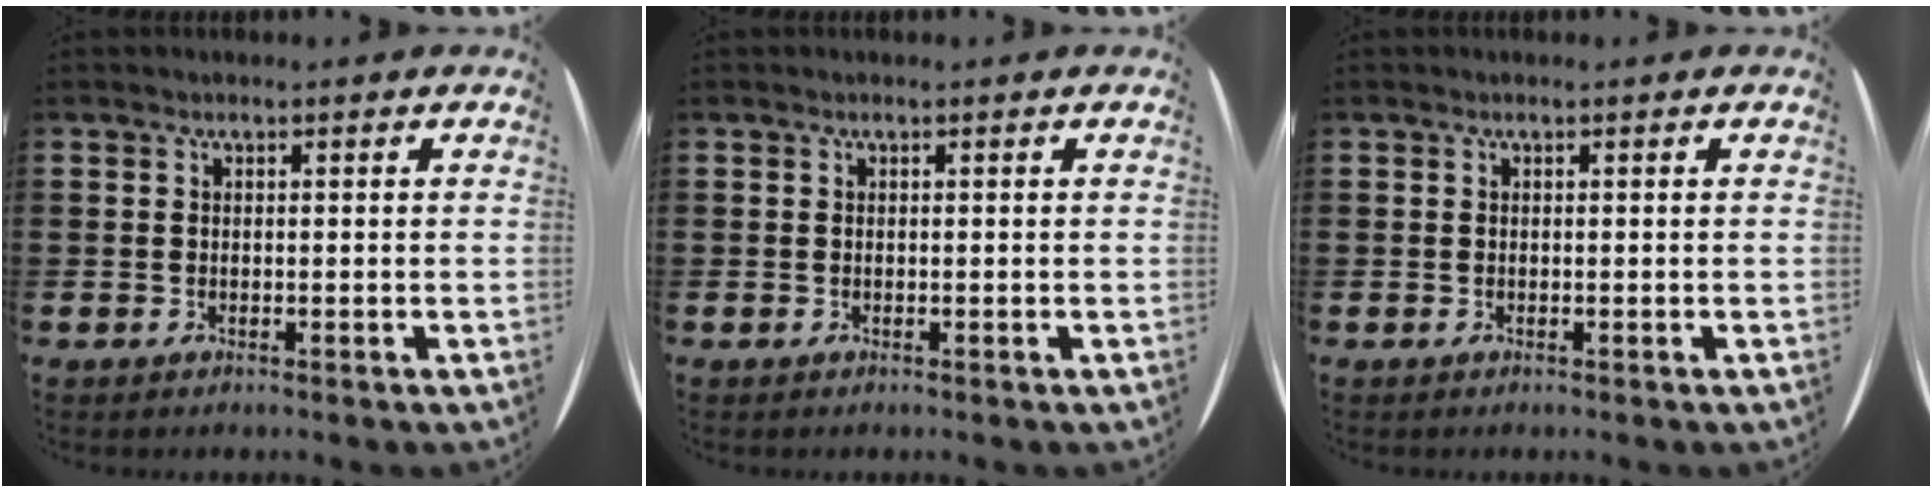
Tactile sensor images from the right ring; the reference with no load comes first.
{"total": 0.0}
{"total": 0.0}